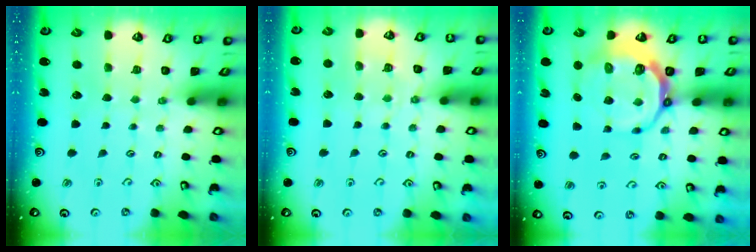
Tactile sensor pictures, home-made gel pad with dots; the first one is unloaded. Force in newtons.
{"total": 6.1, "press": 6.1, "slide": 0.6}
{"total": 10.0, "press": 9.1, "slide": 4.0}